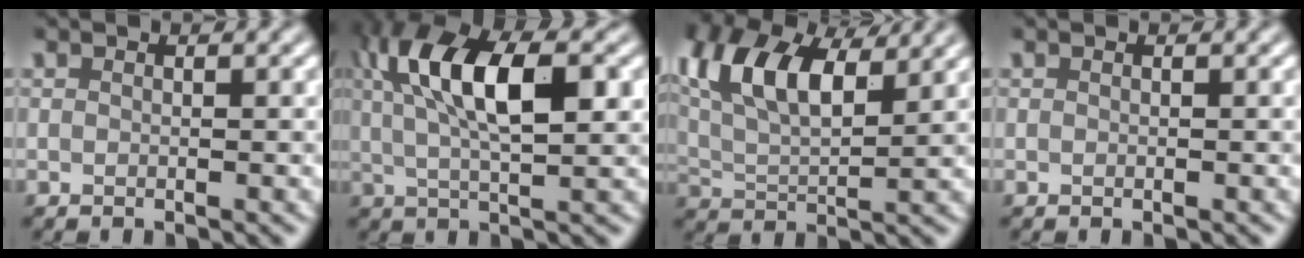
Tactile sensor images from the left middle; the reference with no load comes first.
{"total": 9.8, "force": [2.8, 3.8, 8.6], "torque": [-0.147, 0.012, 0.041]}
{"total": 9.6, "force": [4.5, 4.5, 7.1], "torque": [-0.146, 0.021, 0.078]}
{"total": 0.0}